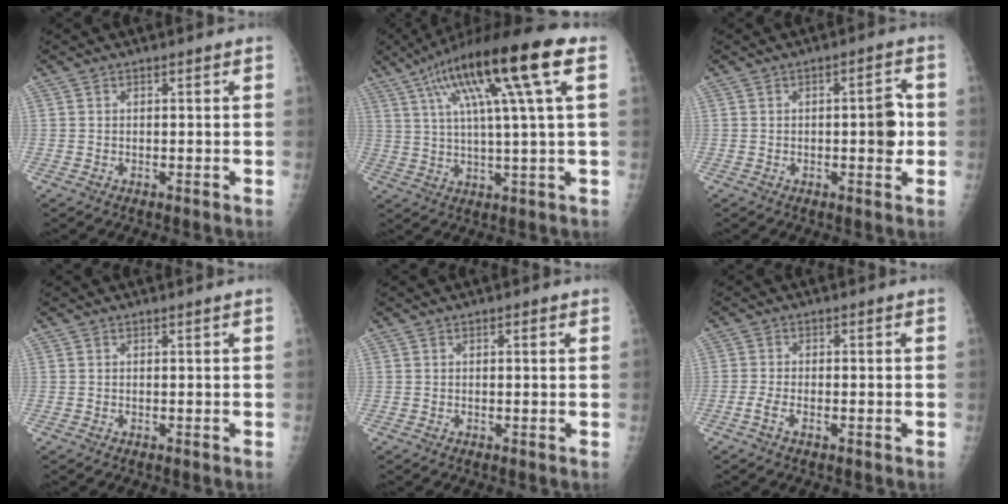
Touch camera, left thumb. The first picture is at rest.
{"total": 19.0, "force": [7.6, 1.9, 17.3], "torque": [-0.300, 0.015, 0.122]}
{"total": 5.6, "force": [-0.3, 2.2, 5.2], "torque": [-0.056, 0.005, -0.007]}
{"total": 0.0}
{"total": 1.0, "force": [0.5, 0.3, 0.8], "torque": [-0.011, 0.001, 0.005]}
{"total": 2.0, "force": [-1.0, 0.6, 1.7], "torque": [-0.044, 0.003, -0.023]}